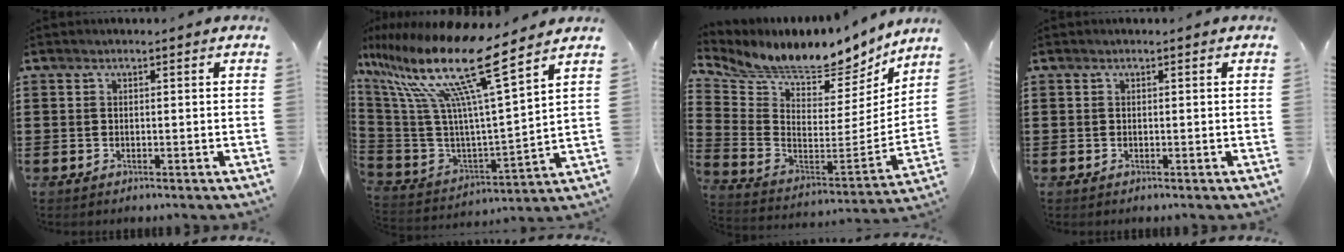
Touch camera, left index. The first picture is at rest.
{"total": 17.0, "force": [11.0, 1.8, 12.8], "torque": [-0.272, -0.067, 0.170]}
{"total": 7.0, "force": [6.7, 1.3, 1.7], "torque": [-0.064, -0.068, 0.111]}
{"total": 0.0}